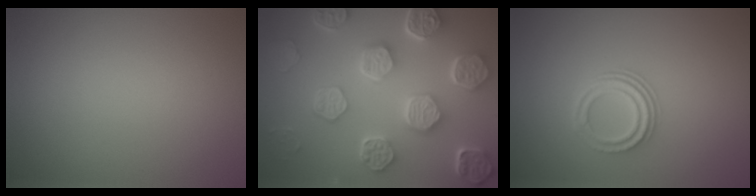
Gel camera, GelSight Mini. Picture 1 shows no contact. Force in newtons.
{"total": 8.5, "press": 6.4, "slide": 5.6}
{"total": 2.8, "press": 2.2, "slide": 1.8}